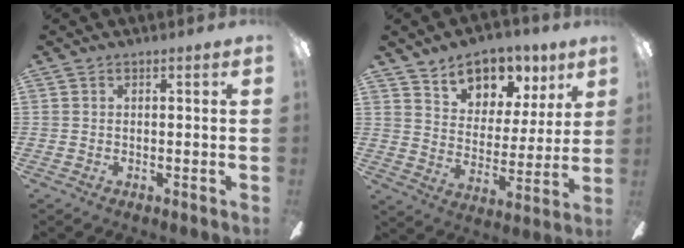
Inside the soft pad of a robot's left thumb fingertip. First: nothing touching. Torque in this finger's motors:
{"motor_torque": [0.04, 0.12, 0.15, -0.35, 0.10]}